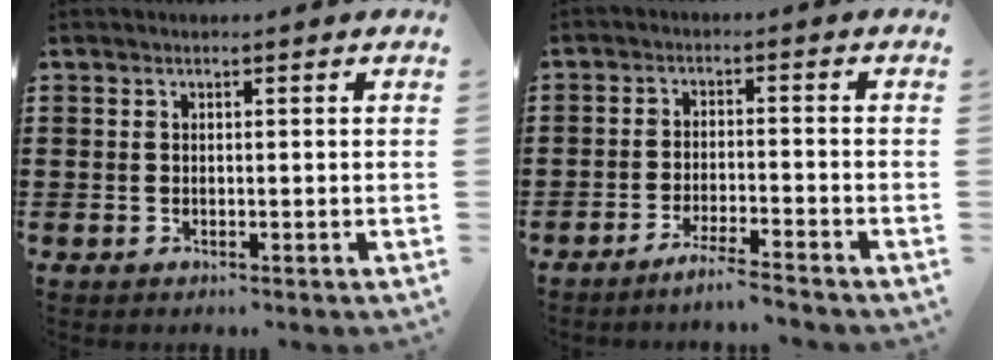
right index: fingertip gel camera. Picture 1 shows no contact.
{"total": 3.7, "force": [-3.4, -0.5, 1.3], "torque": [-0.029, -0.007, -0.068]}